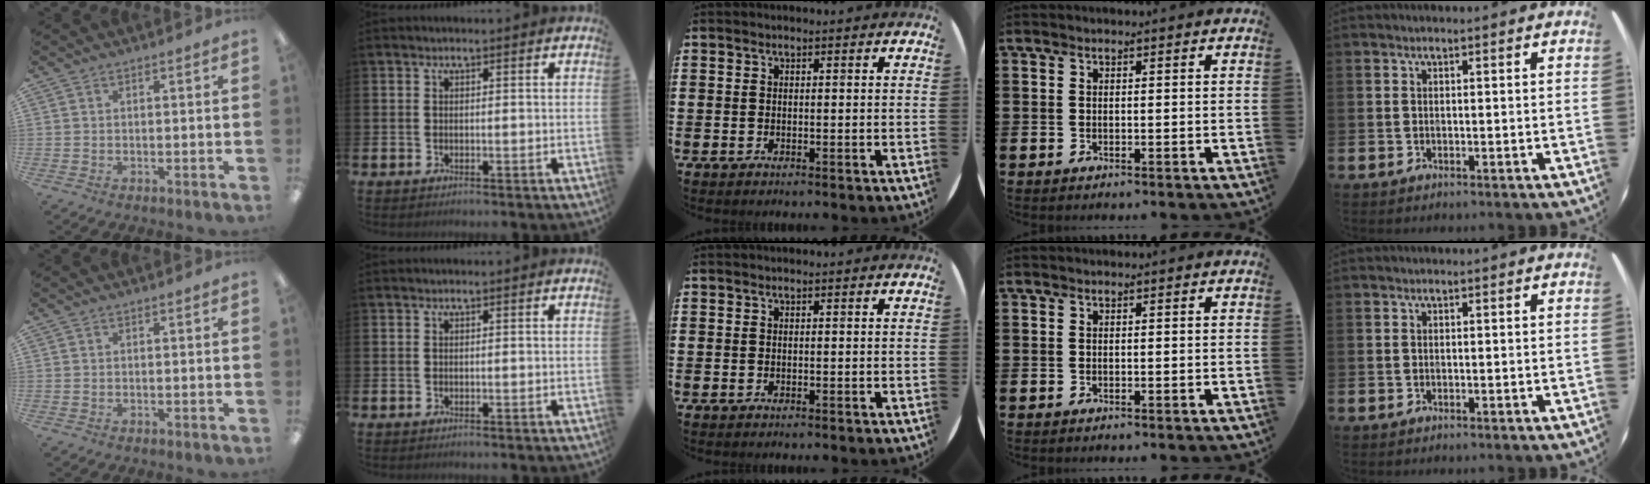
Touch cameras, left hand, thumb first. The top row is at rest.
{}